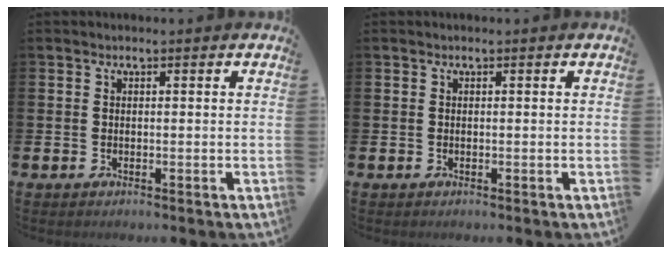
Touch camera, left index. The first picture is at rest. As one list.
[{"total": 0.0}]